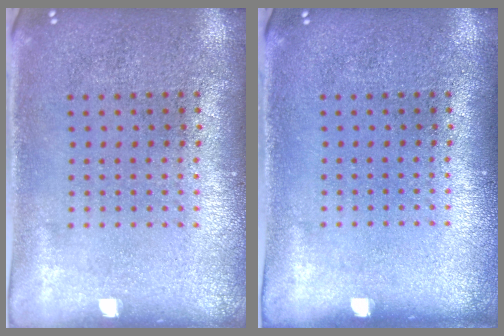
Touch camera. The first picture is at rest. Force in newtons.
{"total": 0.0}